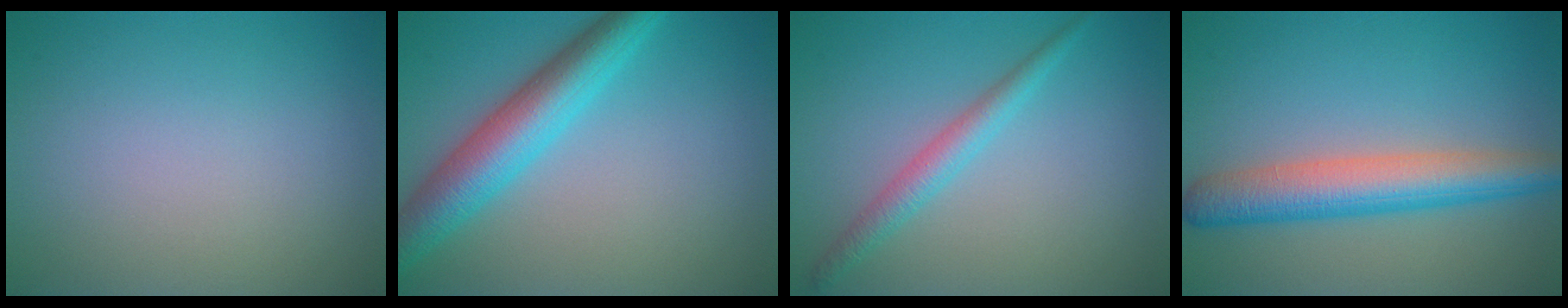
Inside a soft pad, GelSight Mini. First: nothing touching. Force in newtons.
{"total": 6.3, "press": 6.3, "slide": 0.1}
{"total": 2.4, "press": 2.4, "slide": 0.0}
{"total": 5.9, "press": 5.9, "slide": 0.1}